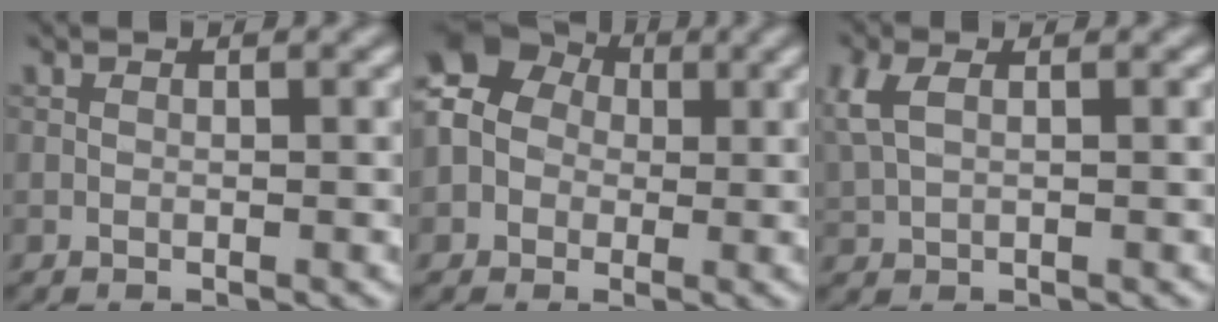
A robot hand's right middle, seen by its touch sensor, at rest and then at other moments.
{"total": 8.6, "force": [0.4, 7.9, 3.4], "torque": [-0.073, 0.032, -0.040]}
{"total": 2.9, "force": [1.1, 1.6, 2.2], "torque": [-0.063, 0.006, 0.025]}